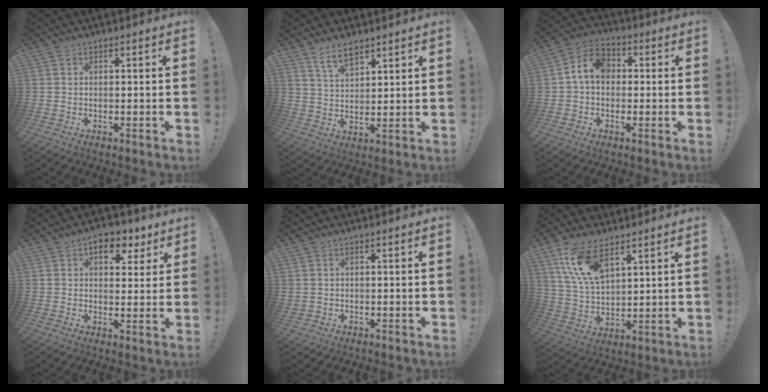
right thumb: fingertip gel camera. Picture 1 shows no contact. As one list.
[{"total": 7.3, "force": [5.6, 2.9, 3.7], "torque": [-0.072, -0.025, 0.103]}, {"total": 8.3, "force": [0.7, 6.1, 5.6], "torque": [-0.109, 0.016, 0.019]}, {"total": 7.6, "force": [3.9, 5.0, 4.2], "torque": [-0.040, -0.019, 0.066]}, {"total": 1.6, "force": [0.5, 1.5, 0.4], "torque": [-0.010, 0.001, 0.011]}, {"total": 13.1, "force": [8.0, 6.0, 8.5], "torque": [-0.179, -0.025, 0.151]}]